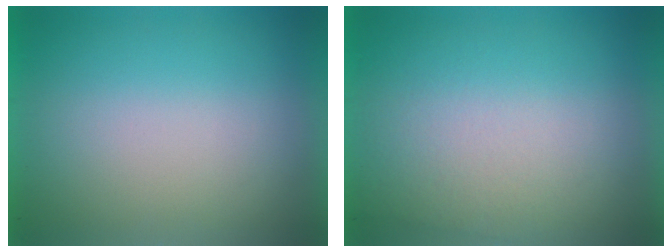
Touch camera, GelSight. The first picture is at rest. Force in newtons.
{"total": 2.2}